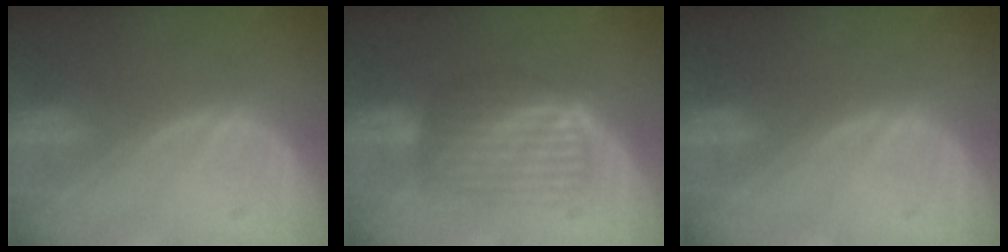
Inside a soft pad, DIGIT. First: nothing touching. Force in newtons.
{"total": 6.2, "press": 6.0, "slide": 1.5}
{"total": 0.0}